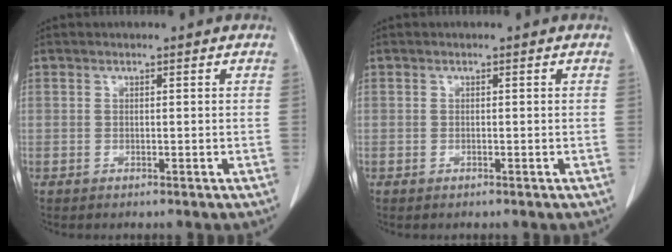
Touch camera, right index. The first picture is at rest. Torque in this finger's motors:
{"motor_torque": [-0.04, -0.01, 0.04, 0.00]}